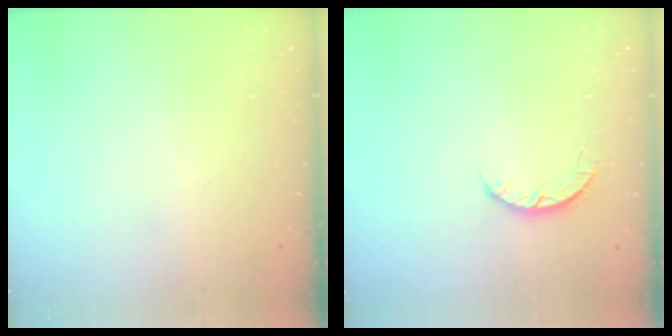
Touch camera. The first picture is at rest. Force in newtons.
{"total": 3.3, "press": 3.3, "slide": 0.5}